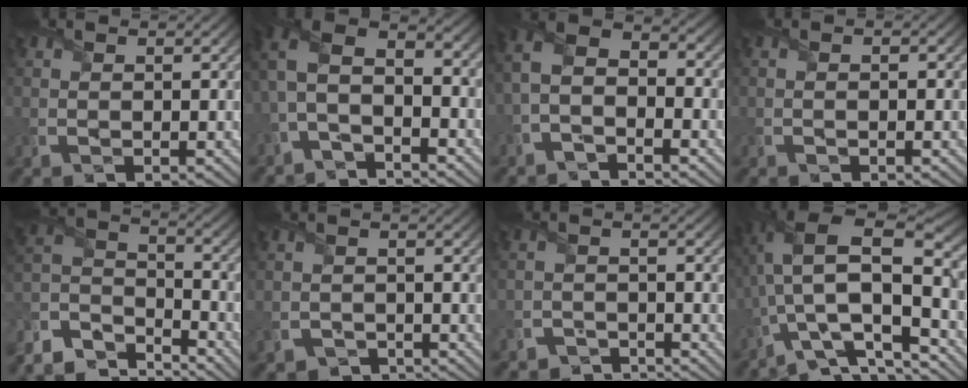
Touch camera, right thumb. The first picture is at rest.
{"total": 7.7, "force": [-2.3, 4.2, 6.0], "torque": [-0.129, 0.003, -0.057]}
{"total": 5.7, "force": [-2.6, 3.2, 3.9], "torque": [-0.088, 0.004, -0.068]}
{"total": 0.9, "force": [-0.4, 0.3, 0.7], "torque": [-0.001, 0.003, -0.003]}
{"total": 9.6, "force": [-8.3, 3.4, 3.3], "torque": [-0.087, 0.000, -0.170]}
{"total": 2.9, "force": [-2.2, 1.8, 0.5], "torque": [-0.008, -0.004, -0.042]}
{"total": 2.9, "force": [-2.8, 0.8, 0.0], "torque": [0.011, 0.001, -0.062]}
{"total": 14.6, "force": [-2.9, 6.2, 12.9], "torque": [-0.252, 0.010, -0.052]}